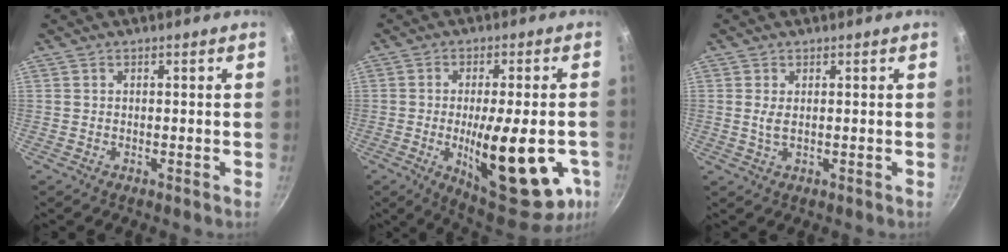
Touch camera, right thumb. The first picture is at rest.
{"total": 22.2, "force": [-5.7, 7.2, 20.2], "torque": [-0.261, -0.013, -0.067]}
{"total": 2.0, "force": [0.3, 0.9, 1.7], "torque": [-0.034, -0.005, 0.008]}